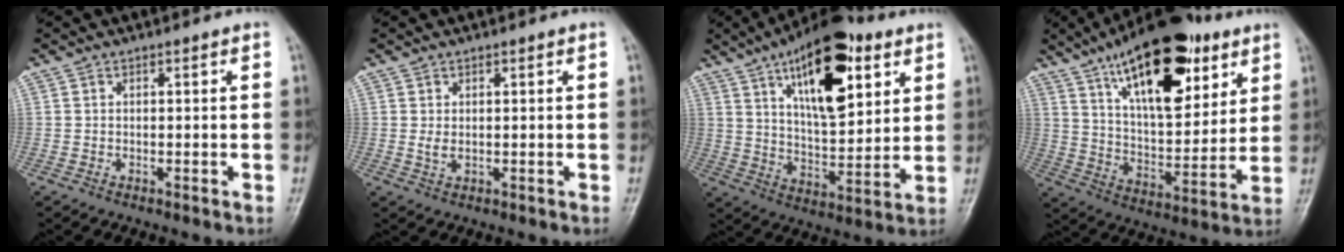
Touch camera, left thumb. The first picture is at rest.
{"total": 1.8, "force": [0.4, 0.8, 1.5], "torque": [-0.028, -0.001, 0.013]}
{"total": 20.5, "force": [9.5, 8.7, 15.9], "torque": [-0.213, -0.035, 0.155]}
{"total": 24.5, "force": [13.0, 10.4, 17.9], "torque": [-0.251, -0.041, 0.220]}